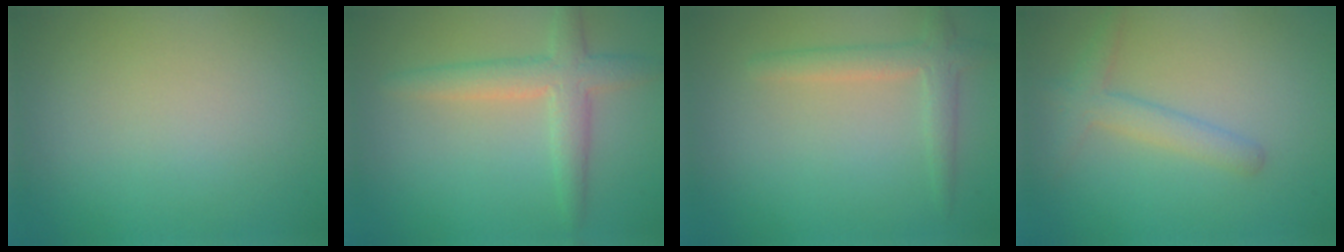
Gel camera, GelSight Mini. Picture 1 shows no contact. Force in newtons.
{"total": 3.7, "press": 3.7, "slide": 0.2}
{"total": 2.5, "press": 2.5, "slide": 0.3}
{"total": 2.5, "press": 2.5, "slide": 0.1}